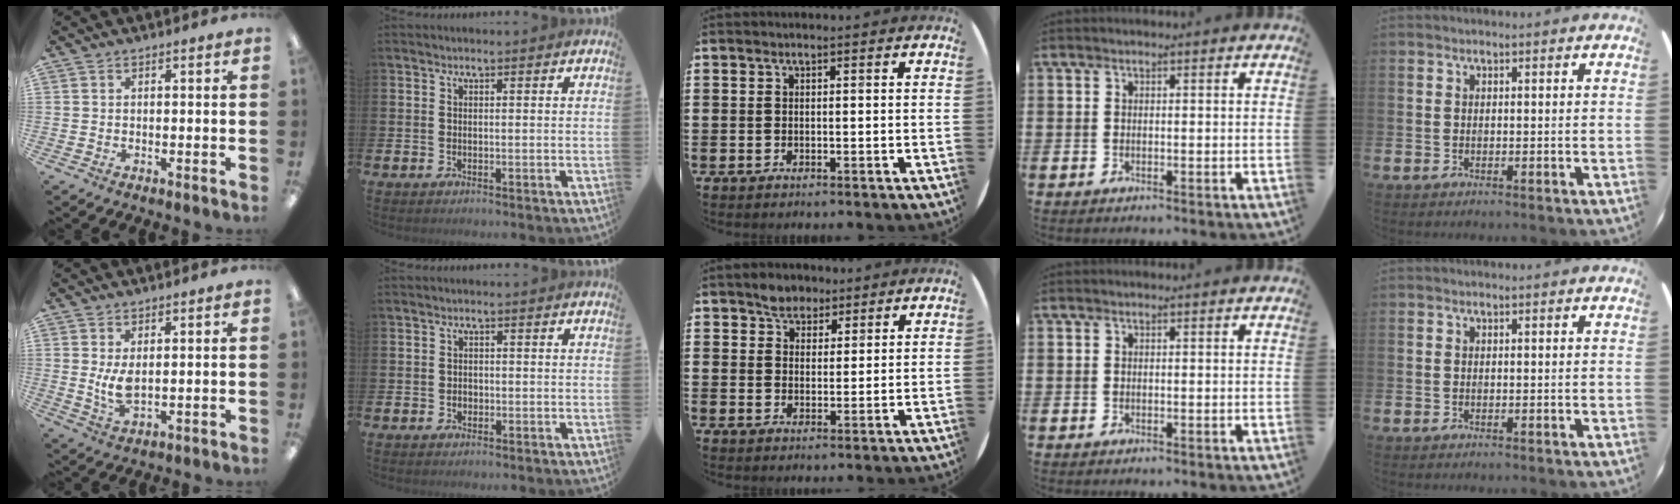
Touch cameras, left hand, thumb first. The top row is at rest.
{"thumb": {"total": 5.7, "force": [1.2, 2.6, 4.9], "torque": [-0.104, -0.008, 0.016]}, "index": {"total": 1.0, "force": [-0.2, 0.9, 0.4], "torque": [-0.006, 0.005, -0.008]}, "middle": {"total": 3.5, "force": [3.0, 1.9, 0.2], "torque": [-0.005, 0.002, 0.057]}}